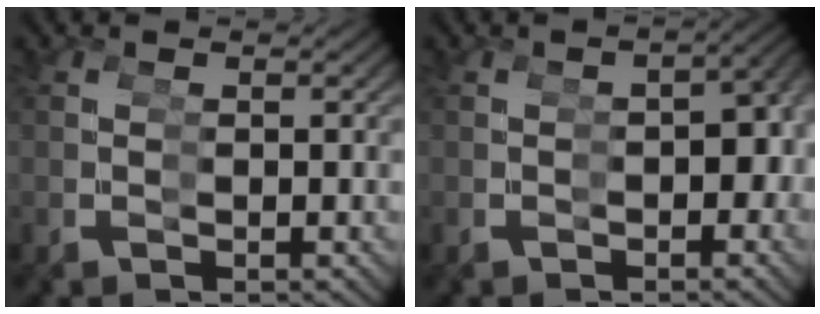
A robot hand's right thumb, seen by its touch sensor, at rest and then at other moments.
{"total": 5.1, "force": [-0.8, 2.9, 4.1], "torque": [-0.045, 0.001, -0.009]}